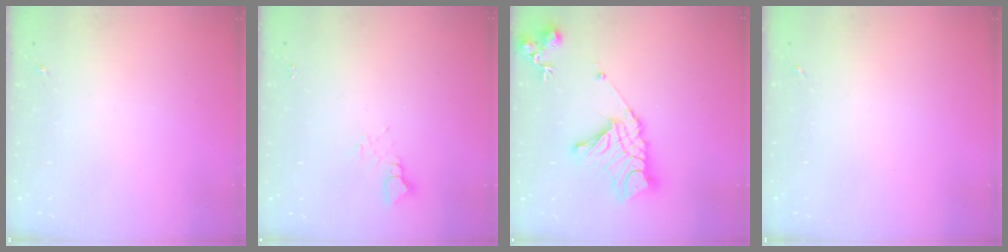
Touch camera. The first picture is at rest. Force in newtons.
{"total": 4.2, "press": 4.2, "slide": 0.4}
{"total": 17.0, "press": 16.9, "slide": 1.3}
{"total": 0.0}